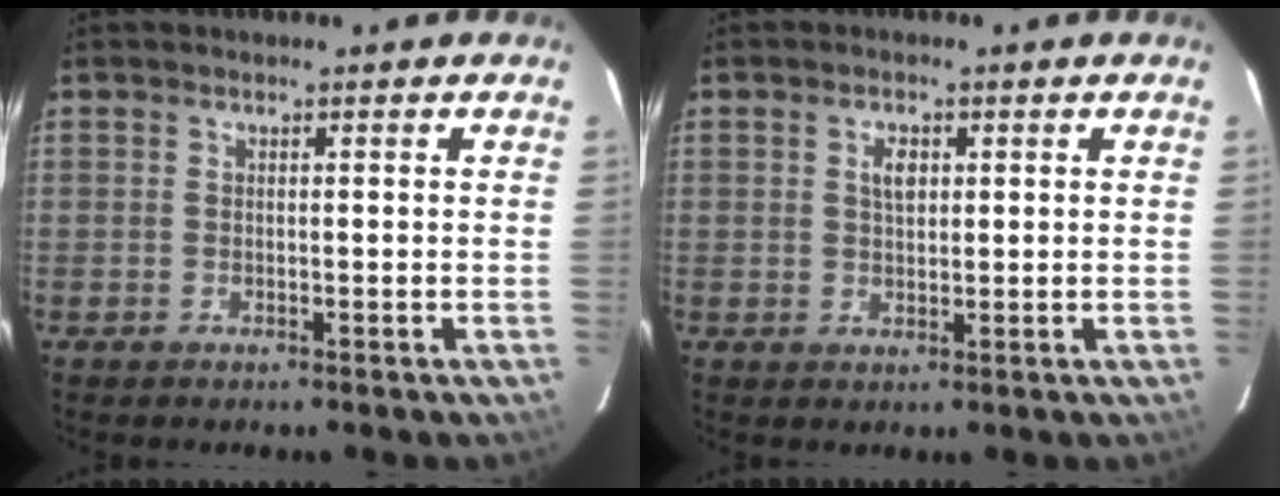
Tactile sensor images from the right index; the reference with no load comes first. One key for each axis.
{"total": 2.9, "fx": 0.9, "fy": 1.7, "fz": 2.1, "tx": -0.036, "ty": 0.006, "tz": 0.017}